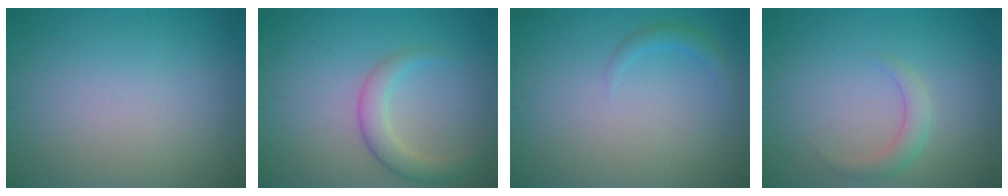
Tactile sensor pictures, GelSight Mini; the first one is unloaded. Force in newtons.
{"total": 2.9, "press": 2.9, "slide": 0.2}
{"total": 1.3, "press": 1.3, "slide": 0.0}
{"total": 1.7, "press": 1.7, "slide": 0.0}